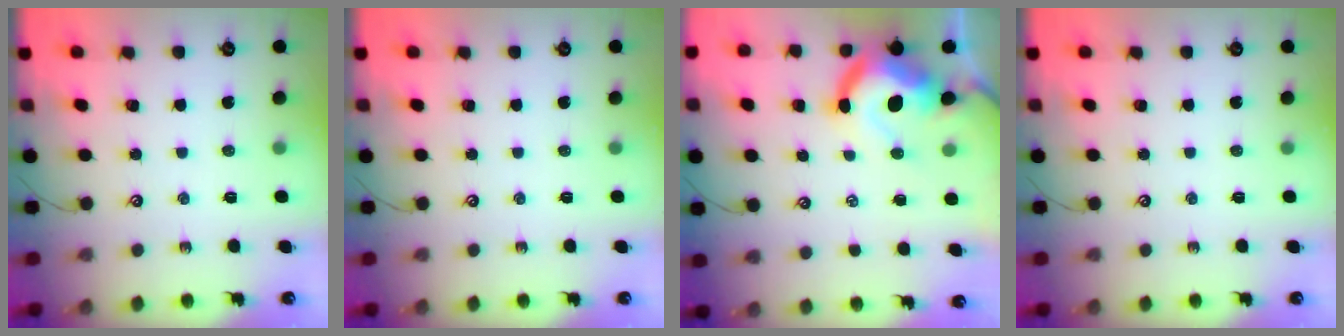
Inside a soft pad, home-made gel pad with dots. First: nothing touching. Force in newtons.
{"total": 0.0}
{"total": 10.8, "press": 10.6, "slide": 2.2}
{"total": 0.0}